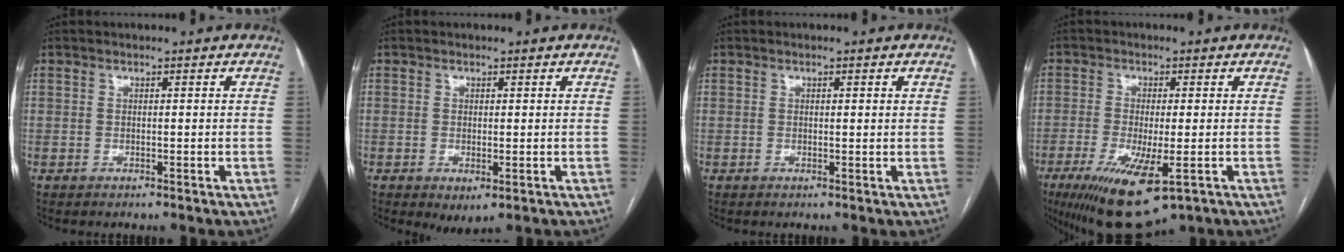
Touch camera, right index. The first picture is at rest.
{"total": 2.6, "force": [-0.9, 1.1, 2.2], "torque": [-0.034, -0.008, -0.002]}
{"total": 1.0, "force": [0.4, 0.2, 0.9], "torque": [-0.017, 0.000, 0.005]}
{"total": 12.6, "force": [-6.3, 3.3, 10.4], "torque": [-0.187, -0.035, -0.096]}